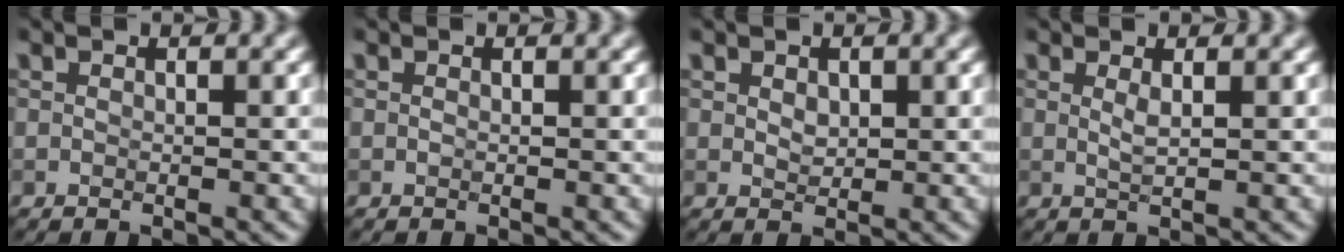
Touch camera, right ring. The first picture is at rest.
{"total": 0.0}
{"total": 1.0, "force": [0.4, 0.7, 0.5], "torque": [-0.012, -0.001, 0.013]}
{"total": 1.1, "force": [0.5, 0.2, 1.0], "torque": [-0.017, 0.003, 0.008]}